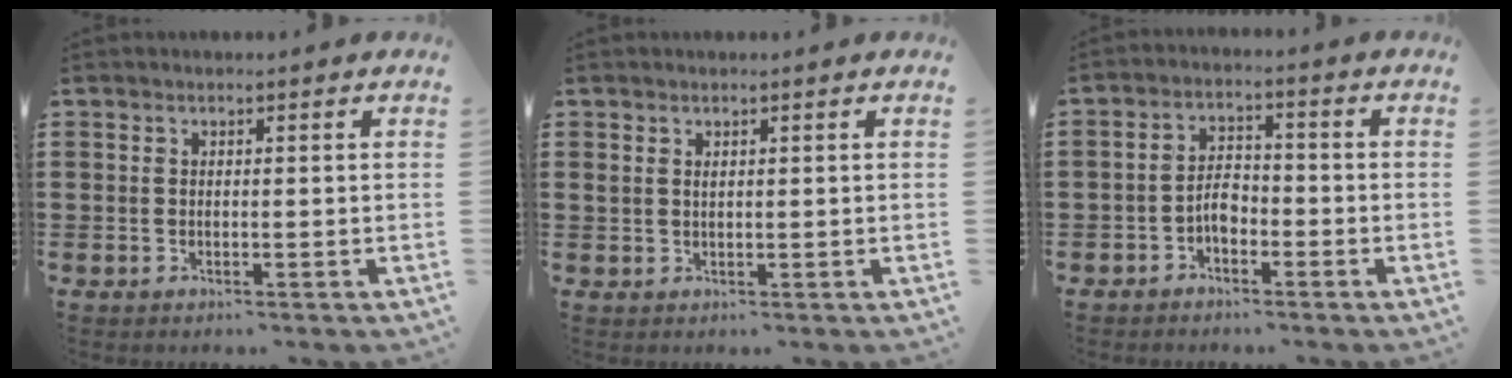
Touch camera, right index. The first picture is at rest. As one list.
[{"total": 0.8, "force": [0.5, 0.5, 0.5], "torque": [-0.011, 0.002, 0.009]}, {"total": 3.6, "force": [-1.8, 2.0, 2.5], "torque": [-0.054, 0.005, -0.037]}]